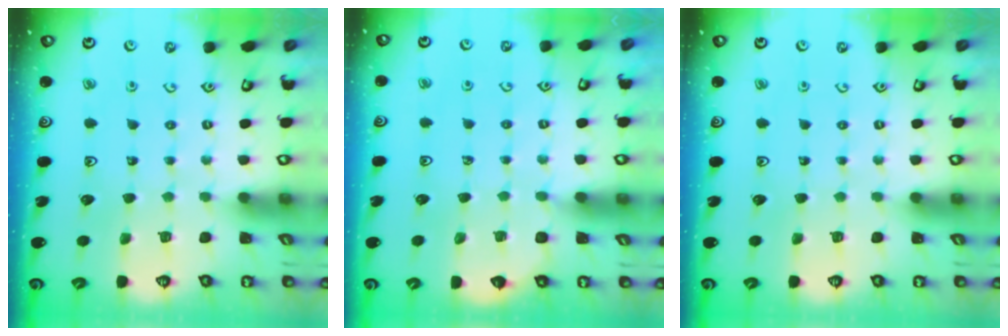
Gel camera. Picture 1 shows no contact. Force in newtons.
{"total": 2.3, "press": 2.2, "slide": 0.4}
{"total": 0.0}